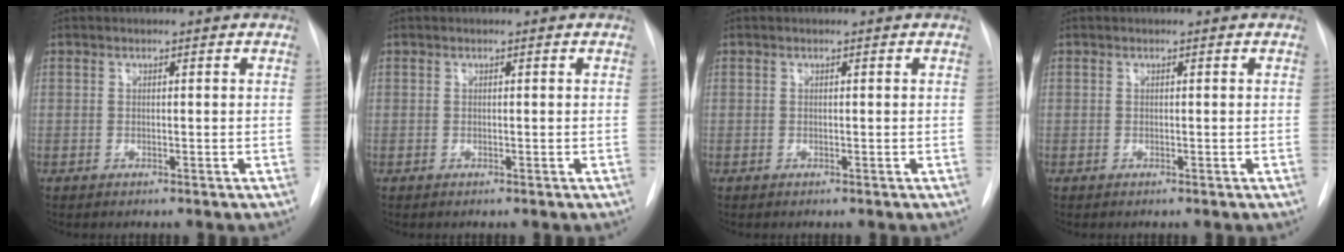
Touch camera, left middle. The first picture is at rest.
{"total": 0.0}
{"total": 0.0}
{"total": 0.0}